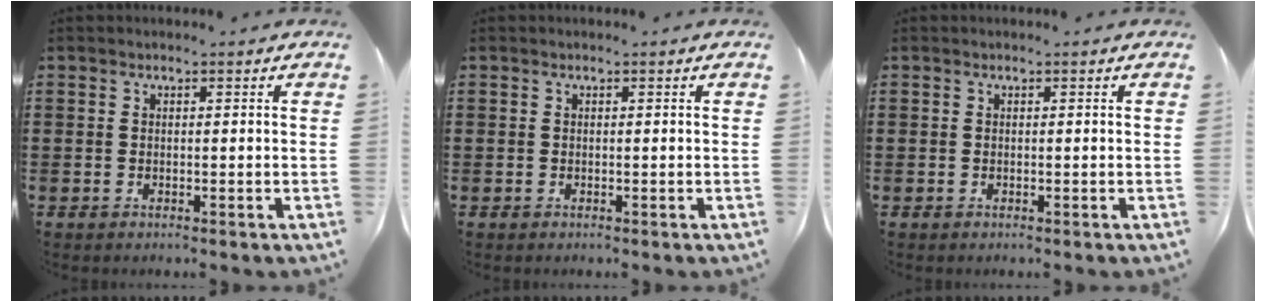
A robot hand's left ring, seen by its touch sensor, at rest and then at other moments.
{"total": 0.0}
{"total": 0.0}